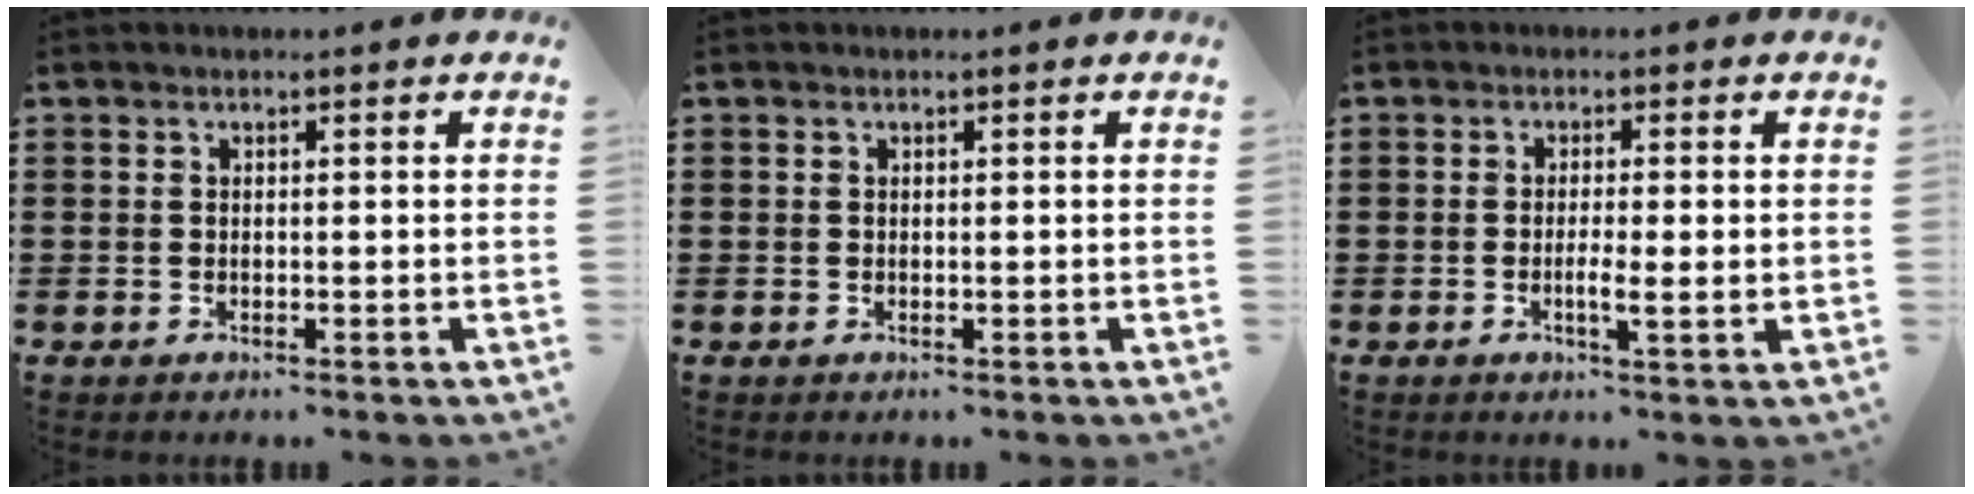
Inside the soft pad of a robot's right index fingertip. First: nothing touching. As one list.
[{"total": 0.0}, {"total": 3.4, "force": [-0.7, 0.5, 3.3], "torque": [-0.058, -0.002, -0.013]}]